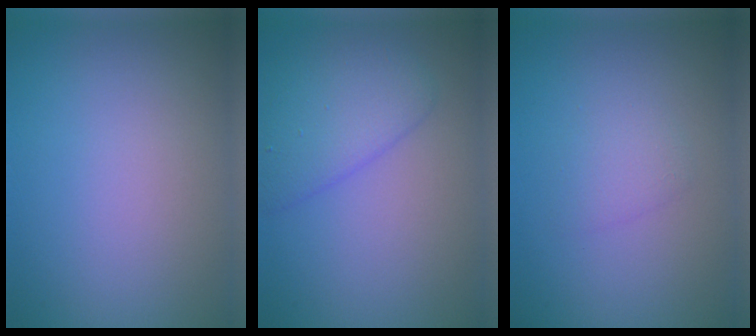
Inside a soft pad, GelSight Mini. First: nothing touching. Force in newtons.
{"total": 3.7, "press": 3.7, "slide": 0.1}
{"total": 1.5, "press": 1.5, "slide": 0.1}